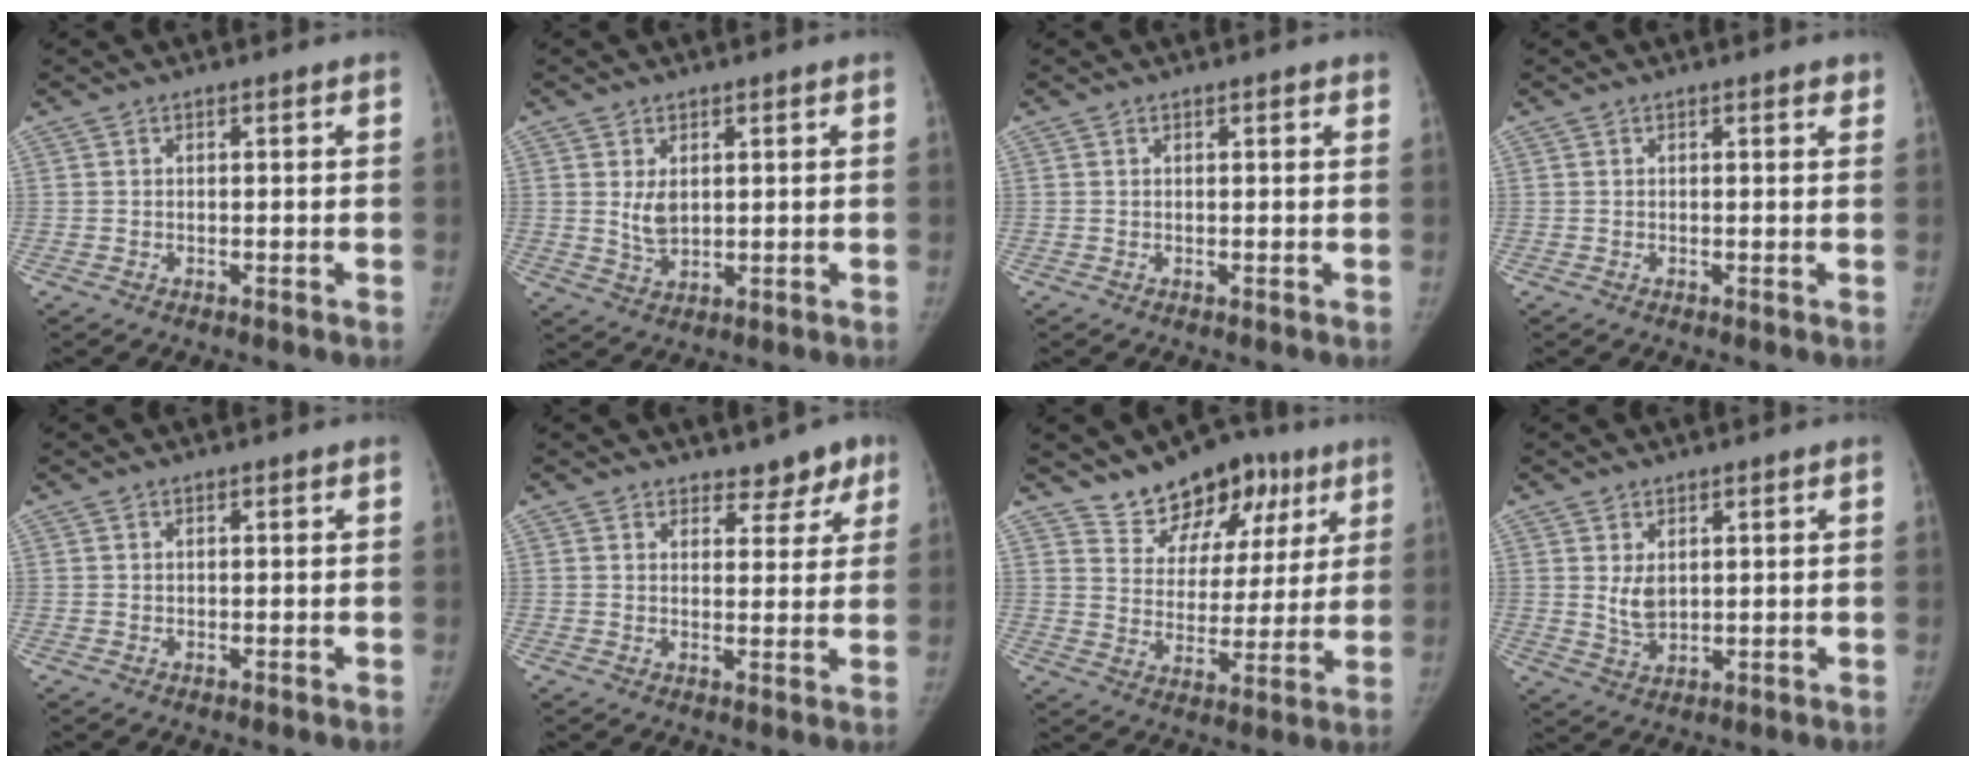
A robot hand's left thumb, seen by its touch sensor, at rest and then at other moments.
{"total": 4.1, "force": [1.0, 2.6, 2.9], "torque": [-0.041, -0.013, 0.027]}
{"total": 1.0, "force": [0.7, 0.2, 0.6], "torque": [-0.005, 0.001, 0.009]}
{"total": 1.0, "force": [0.7, 0.4, 0.7], "torque": [-0.005, -0.003, 0.007]}
{"total": 0.0}
{"total": 5.2, "force": [3.9, 3.0, 1.5], "torque": [0.020, -0.023, 0.047]}
{"total": 14.3, "force": [9.4, 8.9, 6.1], "torque": [-0.034, -0.034, 0.148]}
{"total": 4.2, "force": [1.2, 2.8, 2.9], "torque": [-0.041, -0.016, 0.031]}